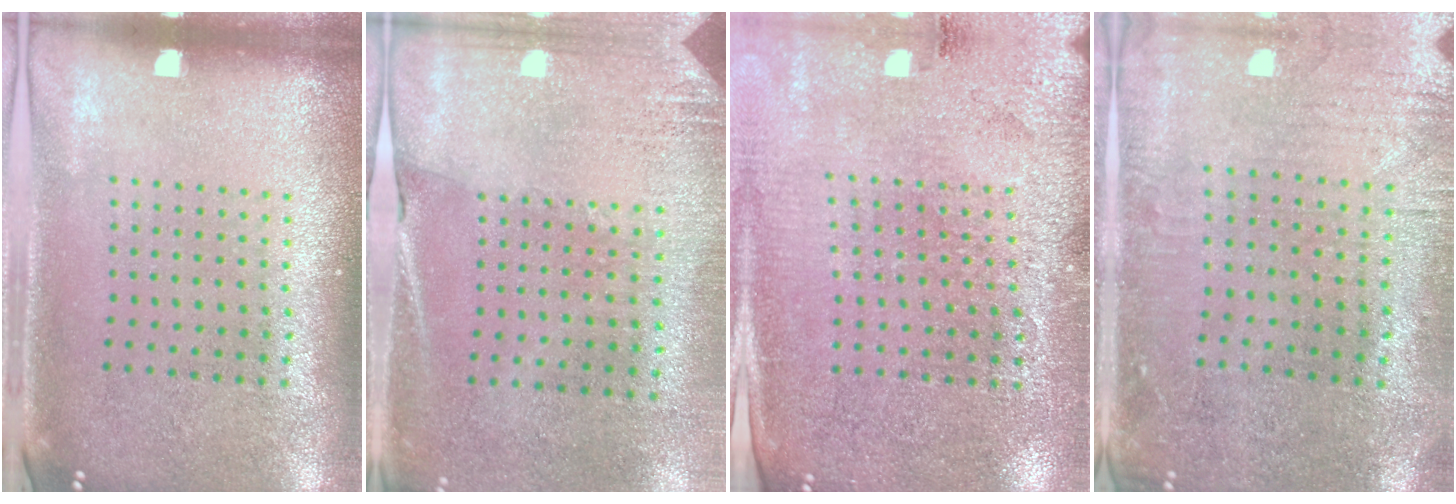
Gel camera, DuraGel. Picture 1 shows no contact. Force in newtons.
{"total": 2.6, "press": 2.3, "slide": 1.3}
{"total": 2.8, "press": 2.7, "slide": 0.5}
{"total": 0.6, "press": 0.4, "slide": 0.4}